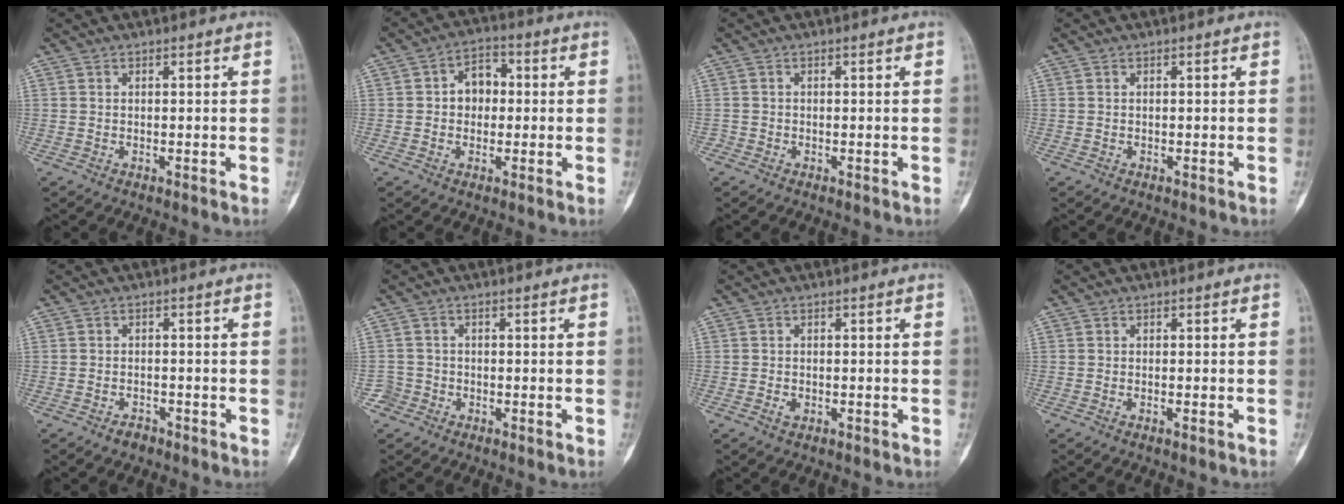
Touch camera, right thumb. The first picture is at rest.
{"total": 6.3, "force": [0.3, 4.8, 4.0], "torque": [-0.036, 0.017, -0.005]}
{"total": 0.6, "force": [-0.3, 0.5, 0.0], "torque": [0.001, 0.004, -0.008]}
{"total": 0.0}
{"total": 2.0, "force": [-1.5, 1.2, 0.7], "torque": [-0.012, 0.008, -0.021]}
{"total": 2.3, "force": [-1.2, 2.0, -0.4], "torque": [0.017, 0.011, -0.030]}
{"total": 1.4, "force": [-0.6, 0.9, 0.9], "torque": [-0.016, 0.004, -0.010]}
{"total": 0.7, "force": [-0.4, 0.1, 0.6], "torque": [-0.014, 0.001, -0.006]}